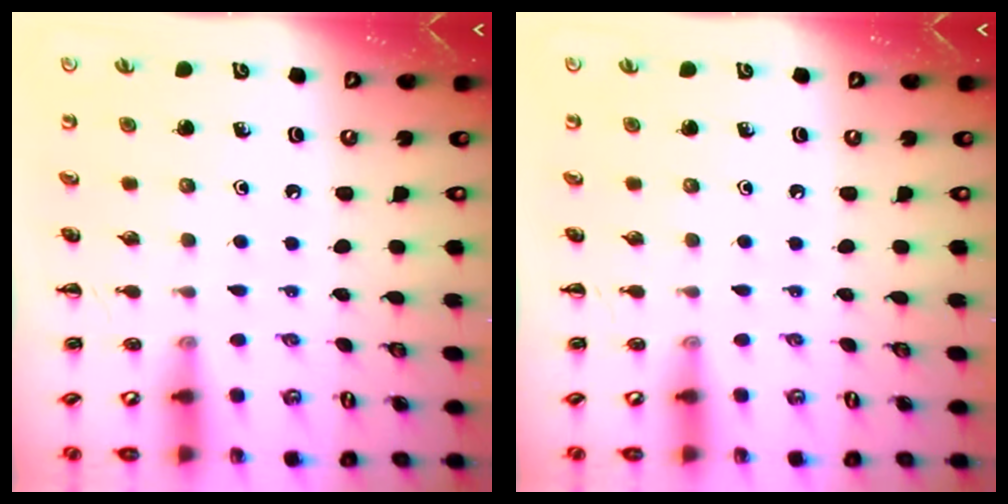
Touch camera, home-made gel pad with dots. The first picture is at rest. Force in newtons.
{"total": 0.0}